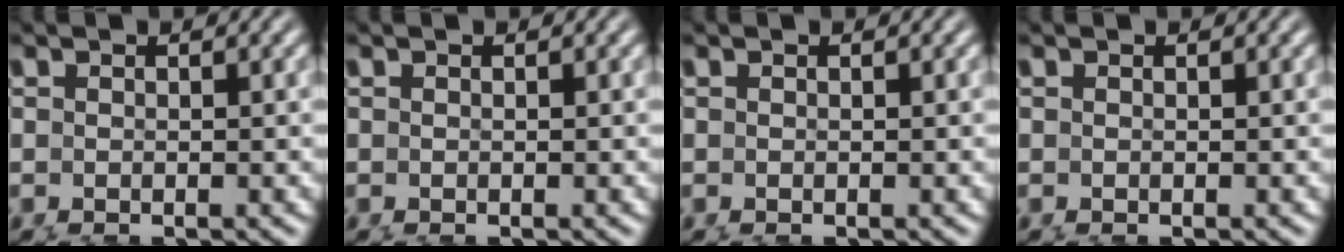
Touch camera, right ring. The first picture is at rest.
{"total": 0.0}
{"total": 0.0}
{"total": 0.0}